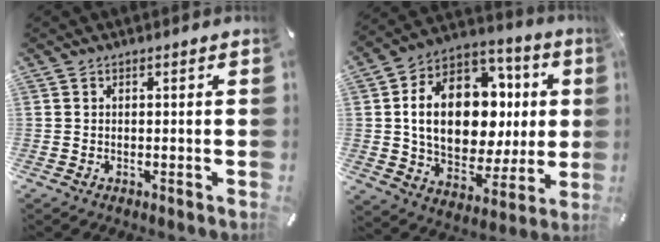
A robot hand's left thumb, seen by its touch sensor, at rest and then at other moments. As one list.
[{"total": 21.5, "force": [3.0, 15.1, 15.0], "torque": [-0.261, -0.013, 0.061]}]